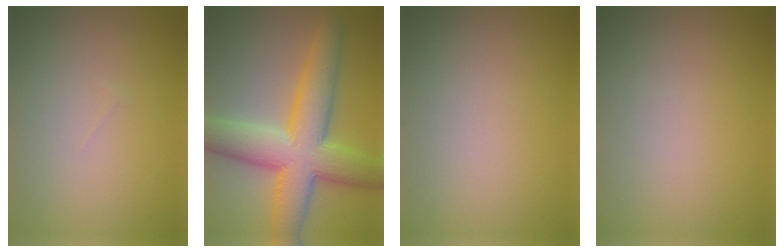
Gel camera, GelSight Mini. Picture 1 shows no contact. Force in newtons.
{"total": 10.4, "press": 10.4, "slide": 0.3}
{"total": 0.0}
{"total": 0.0}